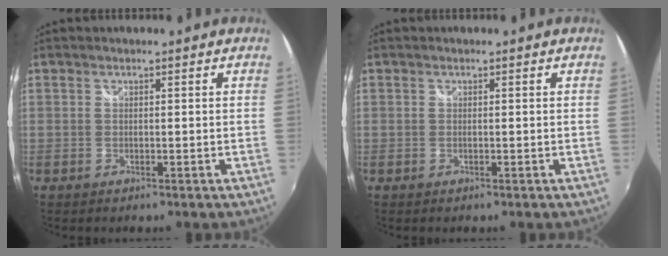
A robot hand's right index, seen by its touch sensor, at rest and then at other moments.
{"total": 0.0}